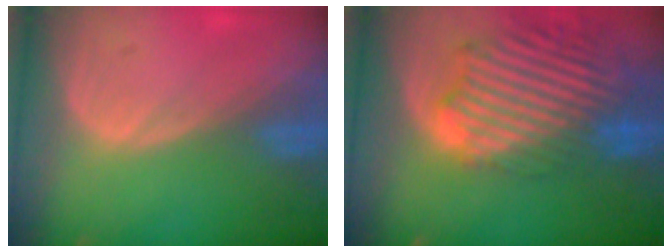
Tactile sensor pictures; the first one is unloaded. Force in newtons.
{"total": 13.9, "press": 11.9, "slide": 7.2}